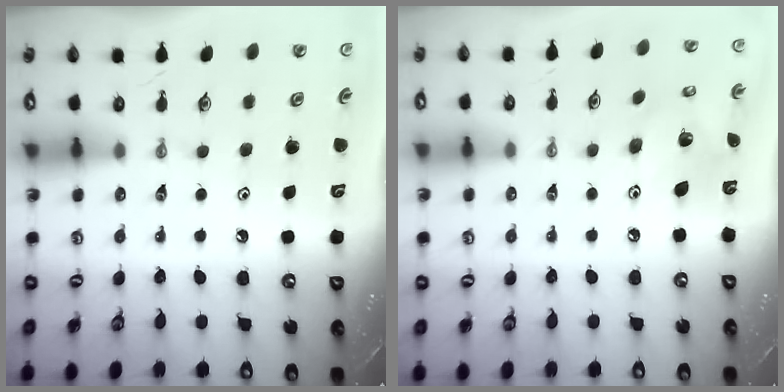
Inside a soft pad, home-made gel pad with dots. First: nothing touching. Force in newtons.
{"total": 9.7, "press": 9.7, "slide": 0.6}